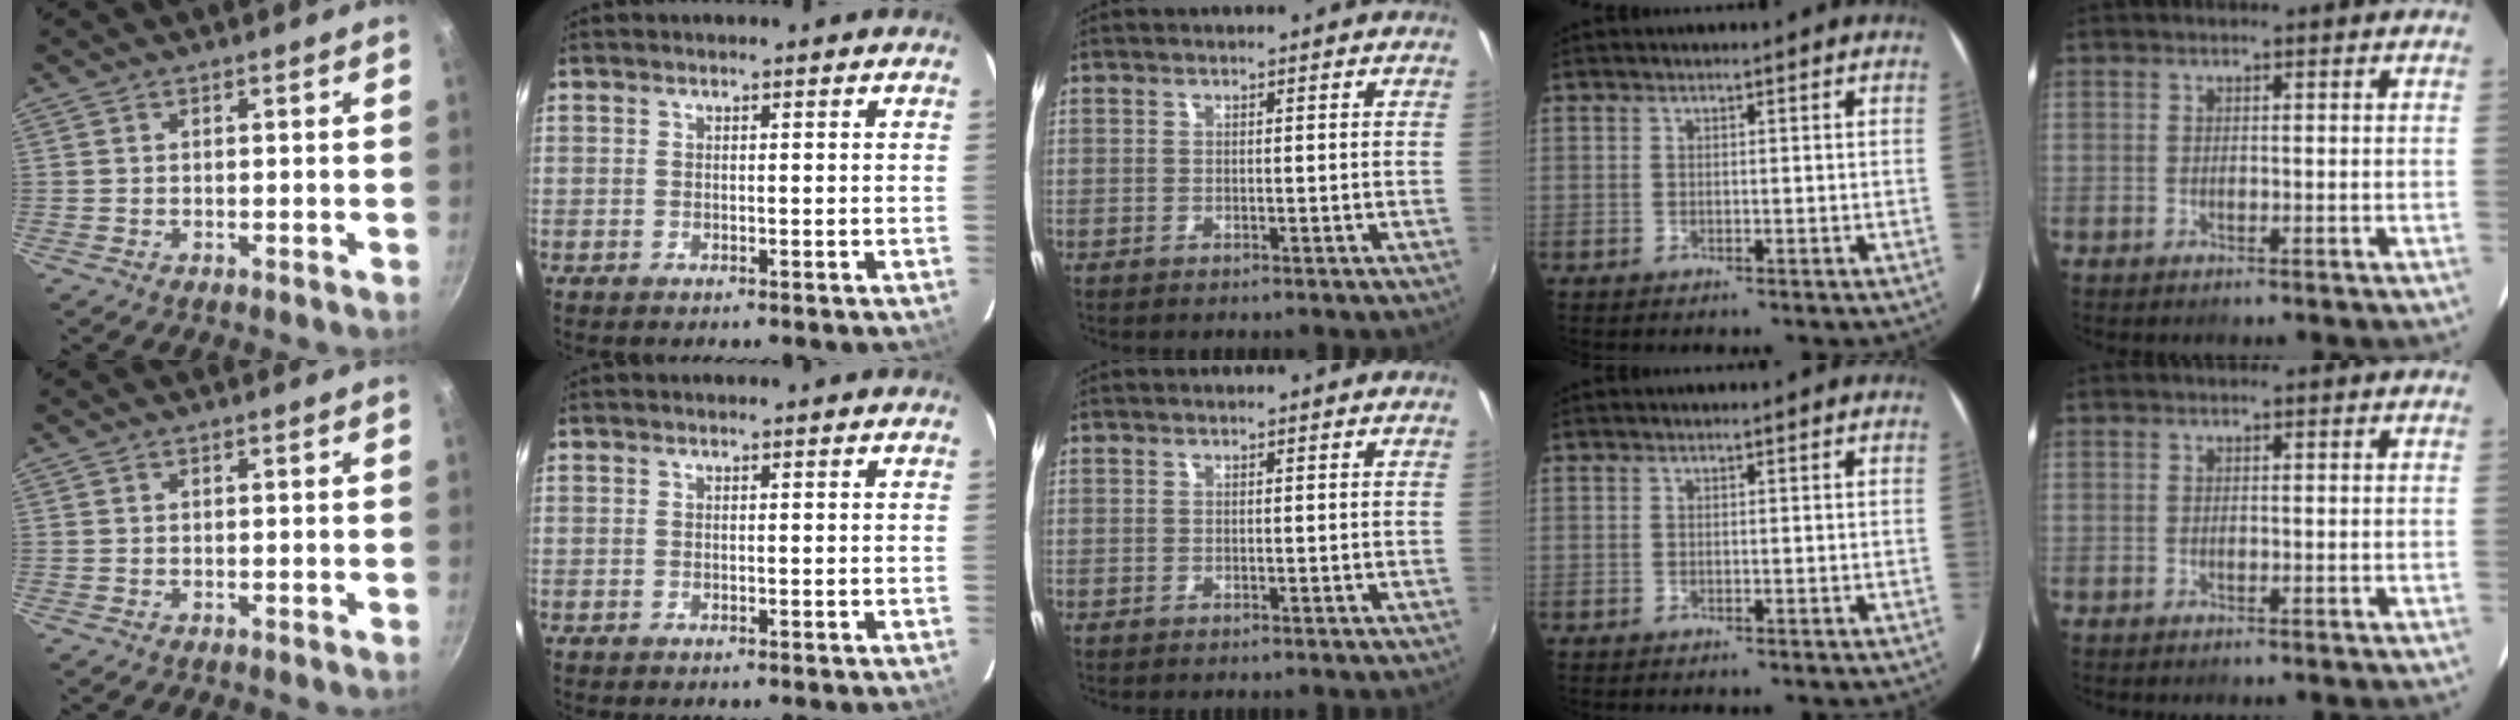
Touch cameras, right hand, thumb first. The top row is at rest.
{}